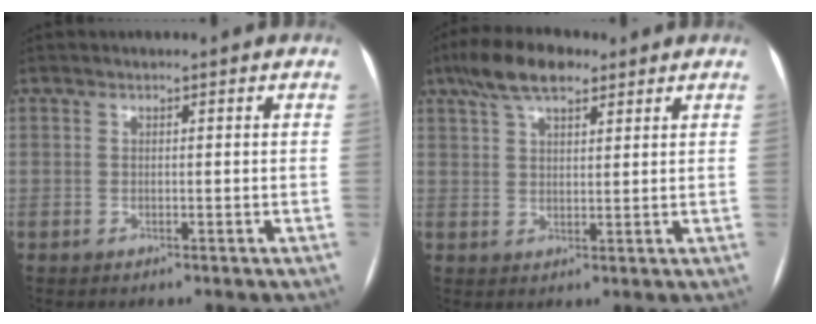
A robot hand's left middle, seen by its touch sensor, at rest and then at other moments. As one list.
[{"total": 8.1, "force": [5.4, 2.9, 5.2], "torque": [-0.101, 0.024, 0.096]}]